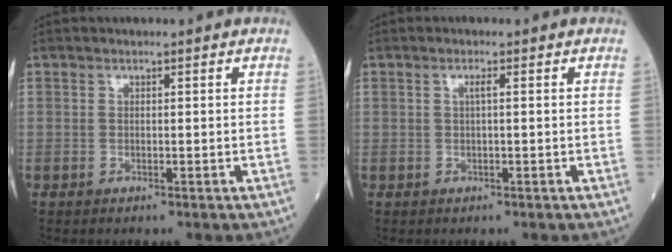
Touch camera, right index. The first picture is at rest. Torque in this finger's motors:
{"motor_torque": [0.07, 0.10, 0.00, 0.03]}